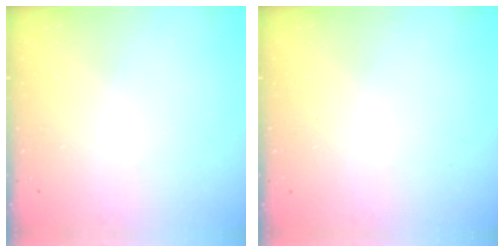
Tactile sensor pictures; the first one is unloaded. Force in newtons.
{"total": 0.0}